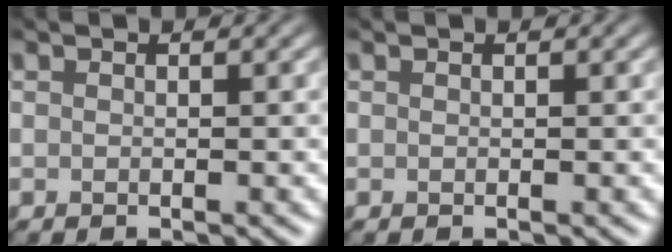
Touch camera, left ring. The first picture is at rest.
{"total": 0.0}